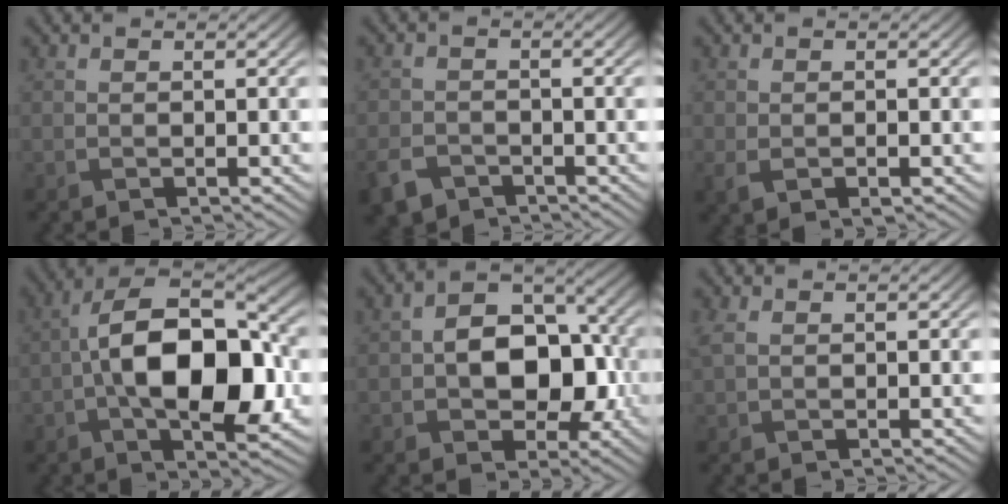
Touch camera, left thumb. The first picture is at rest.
{"total": 4.1, "force": [-2.8, 2.5, 1.6], "torque": [-0.045, -0.011, -0.059]}
{"total": 2.6, "force": [-1.0, 1.5, 1.9], "torque": [-0.045, -0.014, -0.013]}
{"total": 15.4, "force": [-1.9, 8.0, 13.1], "torque": [-0.213, 0.010, -0.043]}
{"total": 10.0, "force": [-0.9, 6.8, 7.4], "torque": [-0.113, 0.000, -0.016]}
{"total": 2.1, "force": [0.5, 1.3, 1.6], "torque": [-0.050, 0.006, 0.010]}